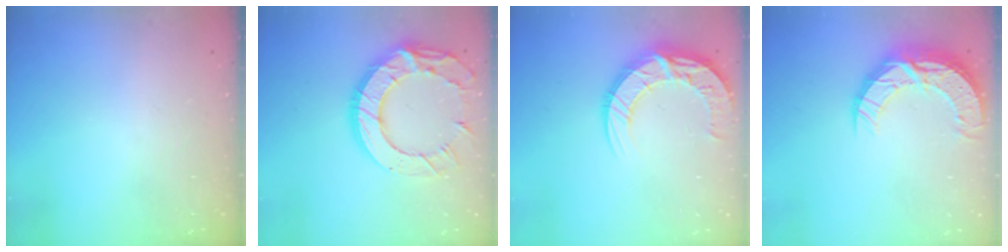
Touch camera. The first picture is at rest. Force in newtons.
{"total": 17.6, "press": 17.5, "slide": 1.2}
{"total": 13.2, "press": 13.2, "slide": 1.2}
{"total": 11.9, "press": 11.9, "slide": 0.9}